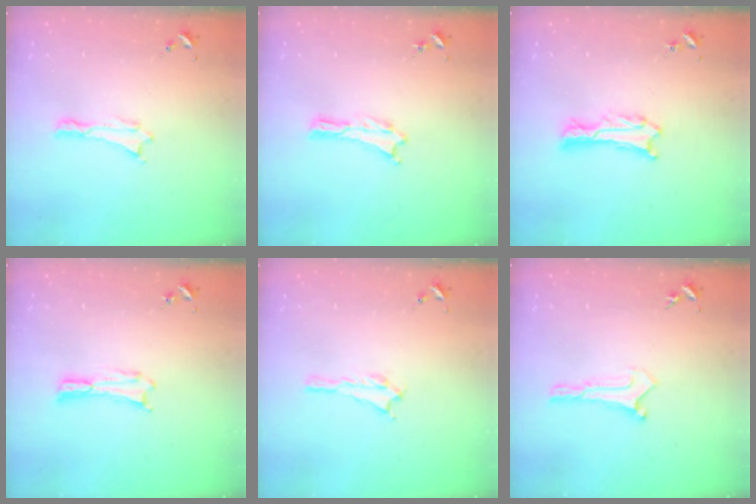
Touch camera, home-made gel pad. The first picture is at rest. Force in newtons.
{"total": 0.0}
{"total": 0.9, "press": 0.9, "slide": 0.1}
{"total": 0.0}
{"total": 0.6, "press": 0.6, "slide": 0.2}
{"total": 0.0}